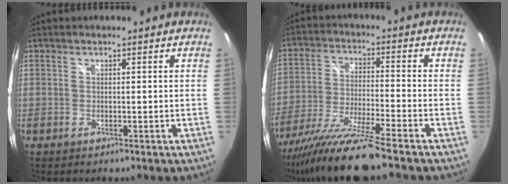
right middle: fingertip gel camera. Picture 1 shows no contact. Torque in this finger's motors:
{"motor_torque": [1.14, -1.00, 0.76, 0.21]}